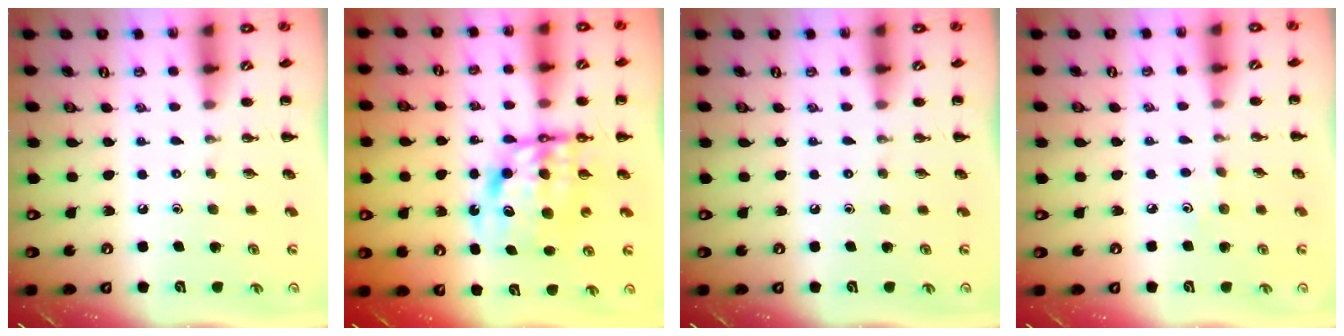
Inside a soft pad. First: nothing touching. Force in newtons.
{"total": 10.3, "press": 9.9, "slide": 2.8}
{"total": 0.0}
{"total": 2.8, "press": 2.7, "slide": 0.8}